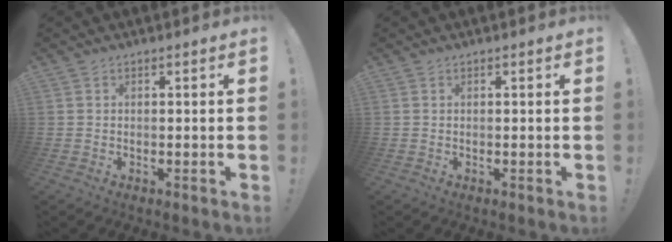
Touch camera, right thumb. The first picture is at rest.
{"total": 0.0}